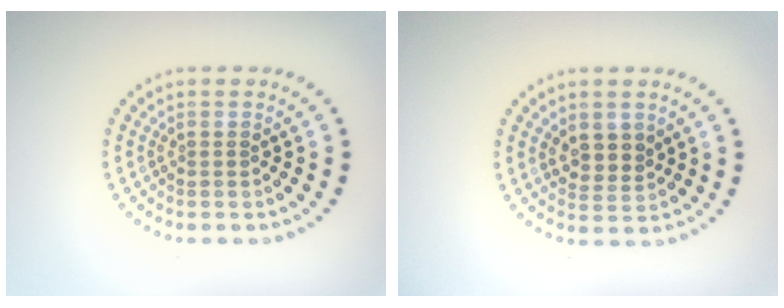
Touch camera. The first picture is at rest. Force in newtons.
{"total": 2.3, "press": 2.1, "slide": 1.0}